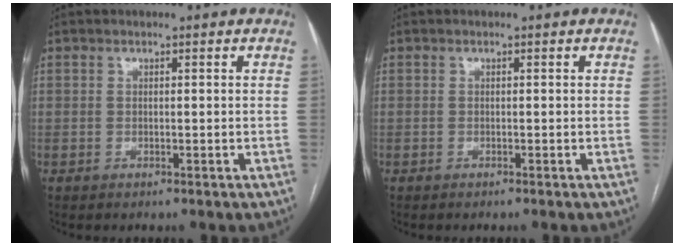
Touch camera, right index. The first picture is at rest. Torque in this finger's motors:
{"motor_torque": [-0.05, -0.01, 0.05, -0.01]}